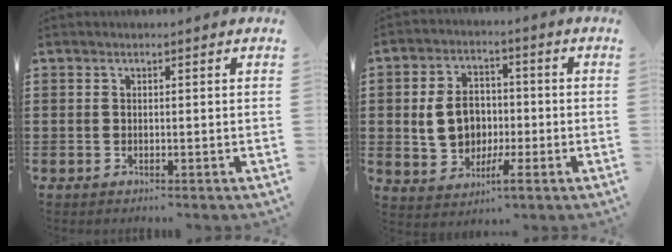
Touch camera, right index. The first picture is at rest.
{"total": 7.9, "force": [-0.6, 5.7, 5.4], "torque": [-0.107, 0.005, -0.014]}